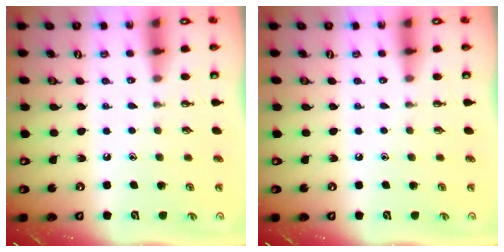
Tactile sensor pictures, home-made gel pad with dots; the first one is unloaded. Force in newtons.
{"total": 0.0}